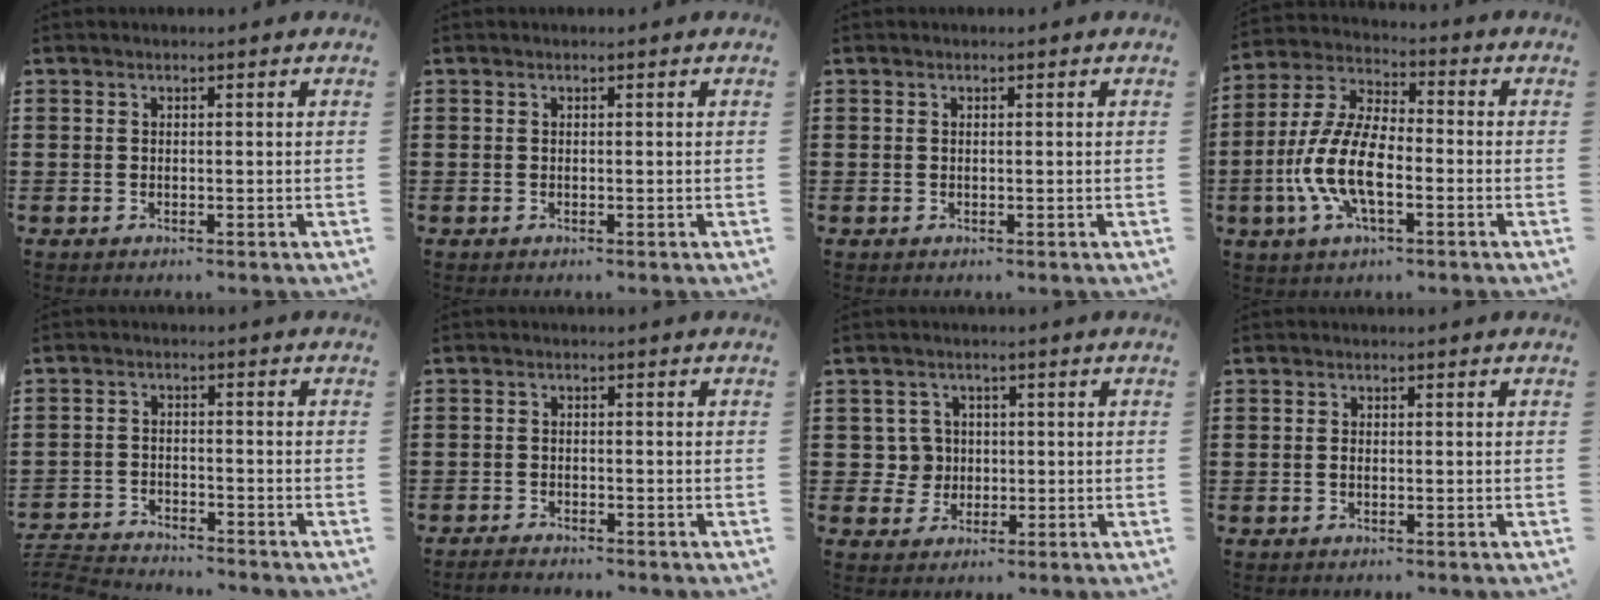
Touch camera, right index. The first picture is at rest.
{"total": 0.0}
{"total": 0.0}
{"total": 10.8, "force": [-3.3, 4.7, 9.1], "torque": [-0.220, -0.009, -0.069]}
{"total": 3.6, "force": [-3.6, 0.3, 0.0], "torque": [-0.014, -0.002, -0.080]}
{"total": 1.4, "force": [-1.4, 0.2, 0.0], "torque": [-0.004, 0.003, -0.031]}
{"total": 3.8, "force": [0.1, 3.7, 0.7], "torque": [-0.032, 0.012, -0.001]}
{"total": 0.6, "force": [-0.2, 0.3, 0.4], "torque": [-0.011, -0.001, -0.003]}